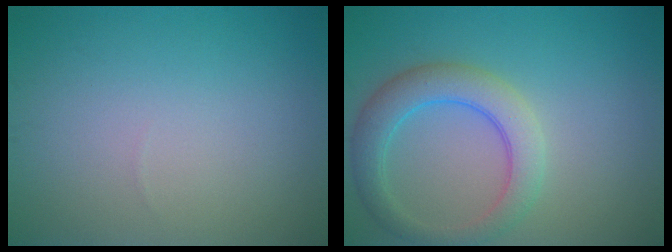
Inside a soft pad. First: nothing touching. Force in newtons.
{"total": 4.5, "press": 4.5, "slide": 0.3}